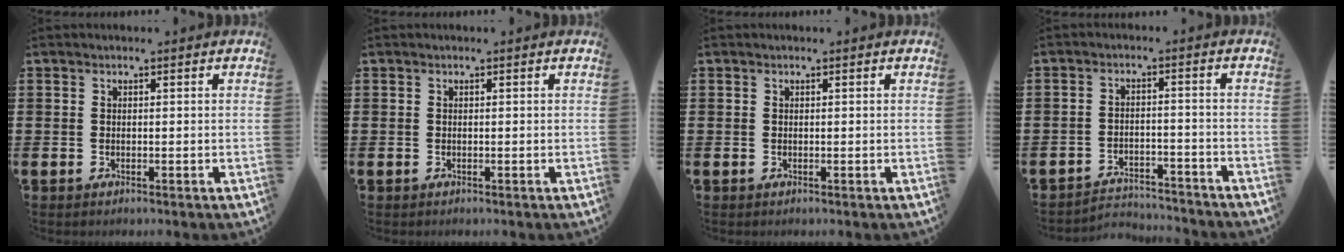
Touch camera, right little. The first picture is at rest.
{"total": 0.0}
{"total": 0.0}
{"total": 3.3, "force": [-3.3, 0.4, -0.1], "torque": [-0.006, 0.002, -0.071]}